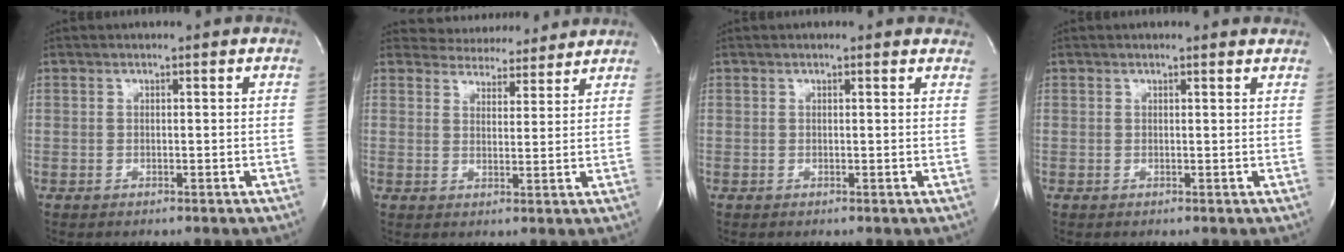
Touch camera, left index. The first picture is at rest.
{"total": 7.7, "force": [7.4, 2.0, 0.6], "torque": [-0.007, 0.008, 0.096]}
{"total": 3.4, "force": [3.1, 0.9, 0.9], "torque": [-0.010, 0.006, 0.019]}
{"total": 2.2, "force": [2.1, 0.3, 0.4], "torque": [-0.011, -0.001, 0.013]}